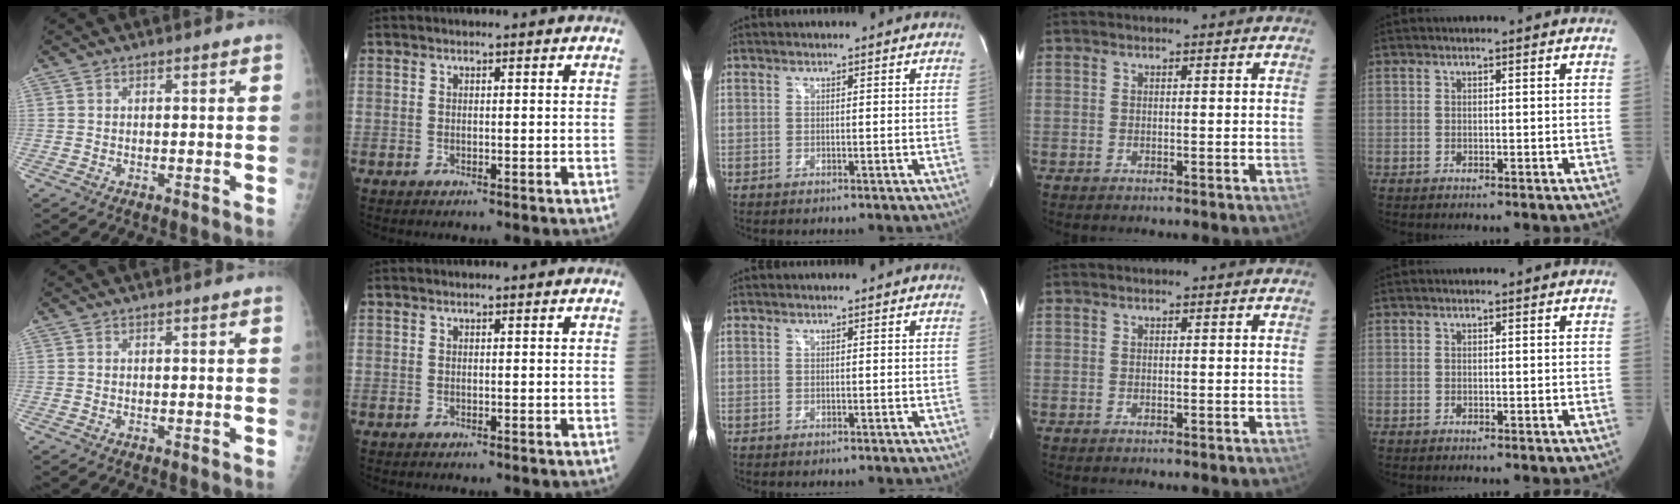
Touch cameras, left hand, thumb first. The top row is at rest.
{}